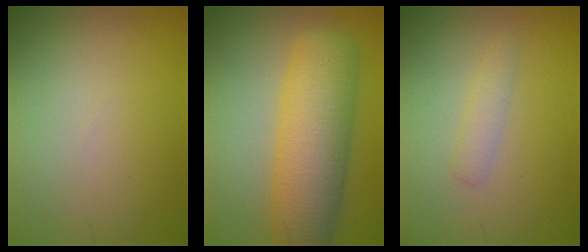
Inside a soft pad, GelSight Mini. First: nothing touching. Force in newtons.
{"total": 8.7, "press": 8.7, "slide": 0.3}
{"total": 1.4, "press": 1.4, "slide": 0.0}